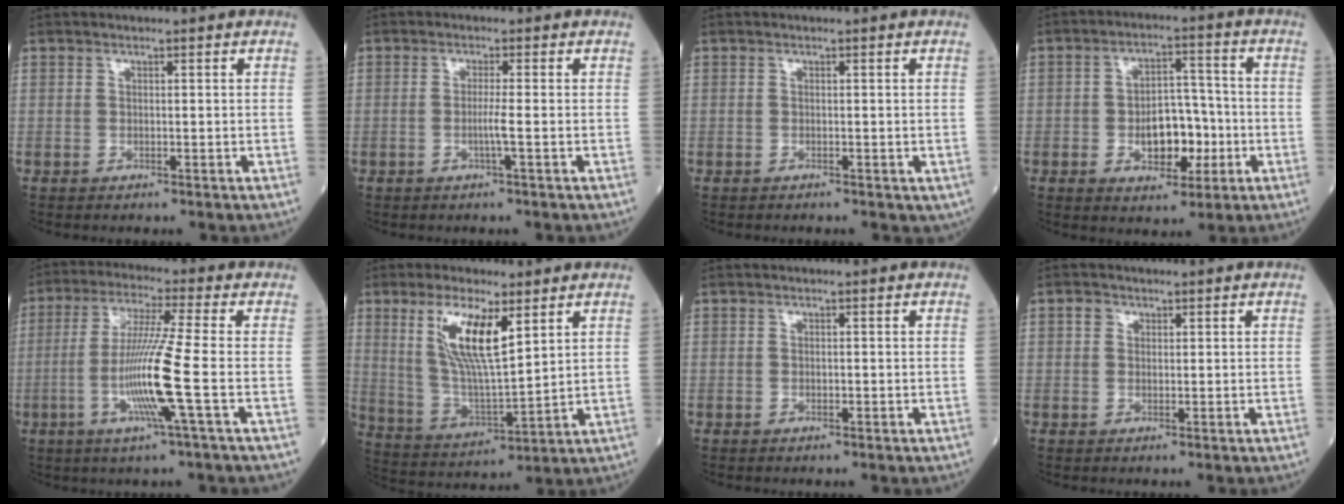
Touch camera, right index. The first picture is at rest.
{"total": 2.0, "force": [-0.5, -0.5, 1.9], "torque": [-0.041, -0.002, -0.009]}
{"total": 1.1, "force": [-0.6, 0.6, 0.7], "torque": [-0.008, 0.001, -0.006]}
{"total": 8.3, "force": [-2.0, 4.5, 6.7], "torque": [-0.110, 0.013, -0.023]}
{"total": 10.9, "force": [-2.7, -1.6, 10.4], "torque": [-0.211, -0.014, -0.054]}
{"total": 11.6, "force": [5.1, 2.5, 10.1], "torque": [-0.208, -0.004, 0.104]}
{"total": 0.0}
{"total": 1.4, "force": [0.6, 1.2, 0.5], "torque": [-0.008, 0.005, 0.007]}